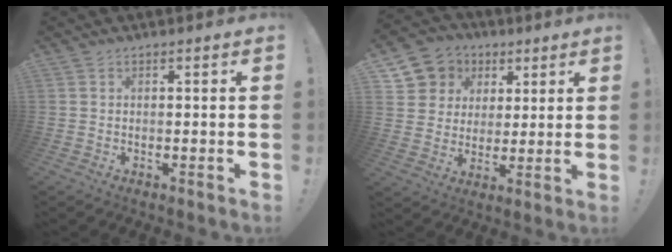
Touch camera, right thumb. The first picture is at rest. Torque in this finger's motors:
{"motor_torque": [-0.32, 0.57, -0.29, 0.39, 0.08]}